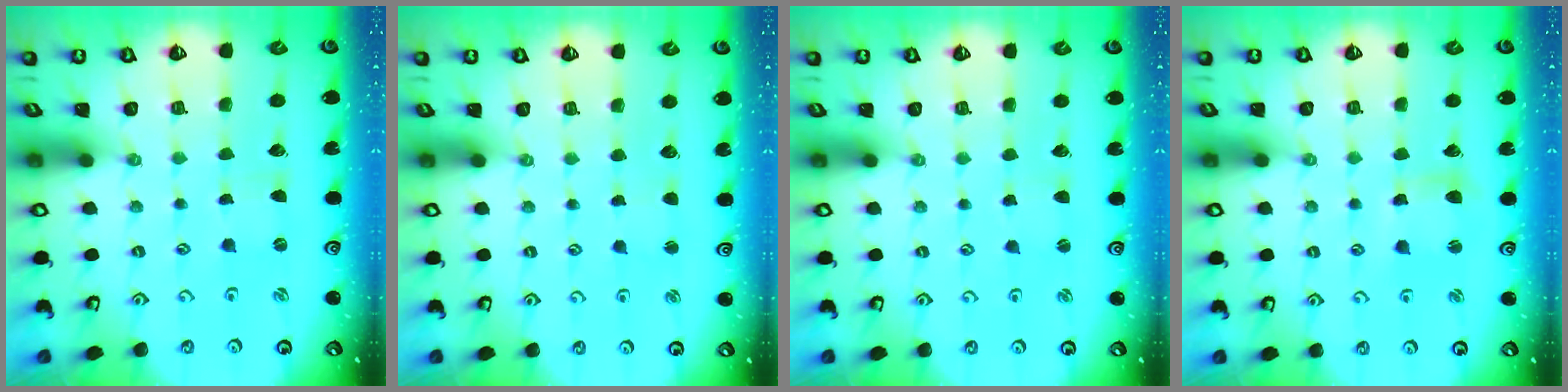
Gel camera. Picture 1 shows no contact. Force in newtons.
{"total": 1.6, "press": 1.6, "slide": 0.3}
{"total": 1.8, "press": 1.7, "slide": 0.2}
{"total": 5.0, "press": 4.9, "slide": 0.7}